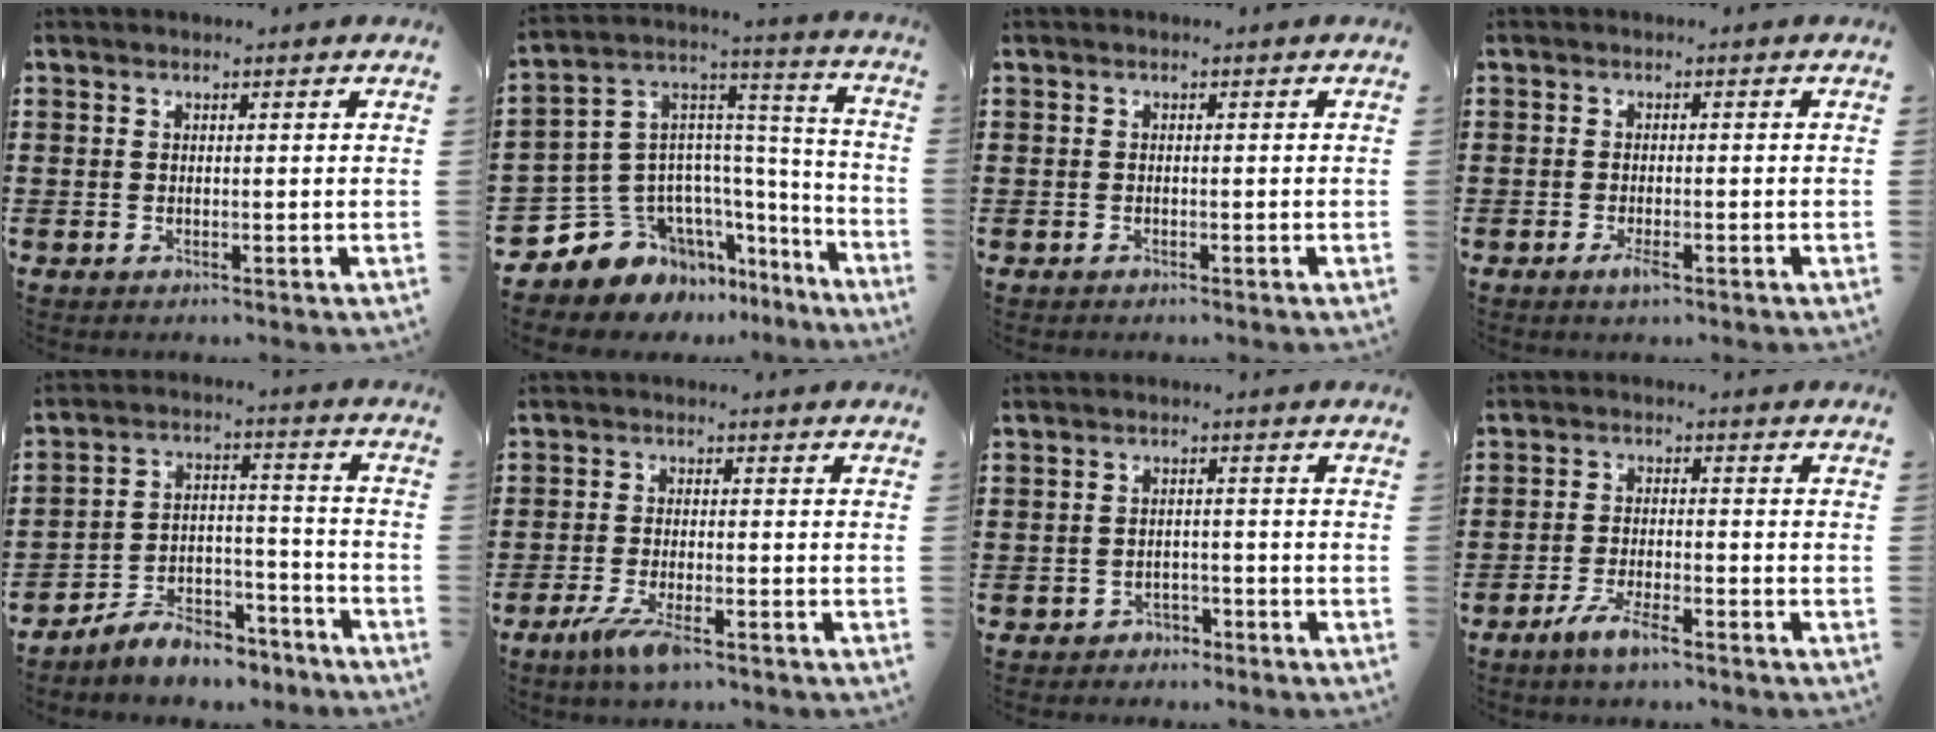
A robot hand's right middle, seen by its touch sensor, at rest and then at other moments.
{"total": 9.2, "force": [-6.8, 6.2, 0.4], "torque": [-0.059, -0.022, -0.132]}
{"total": 0.6, "force": [-0.5, 0.3, 0.1], "torque": [-0.002, 0.002, -0.011]}
{"total": 2.1, "force": [-1.1, 0.6, 1.7], "torque": [-0.037, -0.004, -0.022]}
{"total": 7.3, "force": [-6.9, 1.8, 1.6], "torque": [-0.032, 0.019, -0.135]}
{"total": 5.2, "force": [-3.1, 1.0, 4.1], "torque": [-0.097, -0.016, -0.061]}
{"total": 2.0, "force": [-1.8, 0.9, -0.1], "torque": [-0.008, 0.001, -0.042]}
{"total": 4.5, "force": [-3.4, 1.0, 2.9], "torque": [-0.059, 0.002, -0.065]}